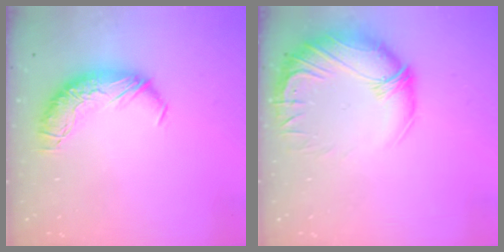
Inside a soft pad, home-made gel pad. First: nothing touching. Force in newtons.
{"total": 4.1, "press": 1.2, "slide": 3.9}